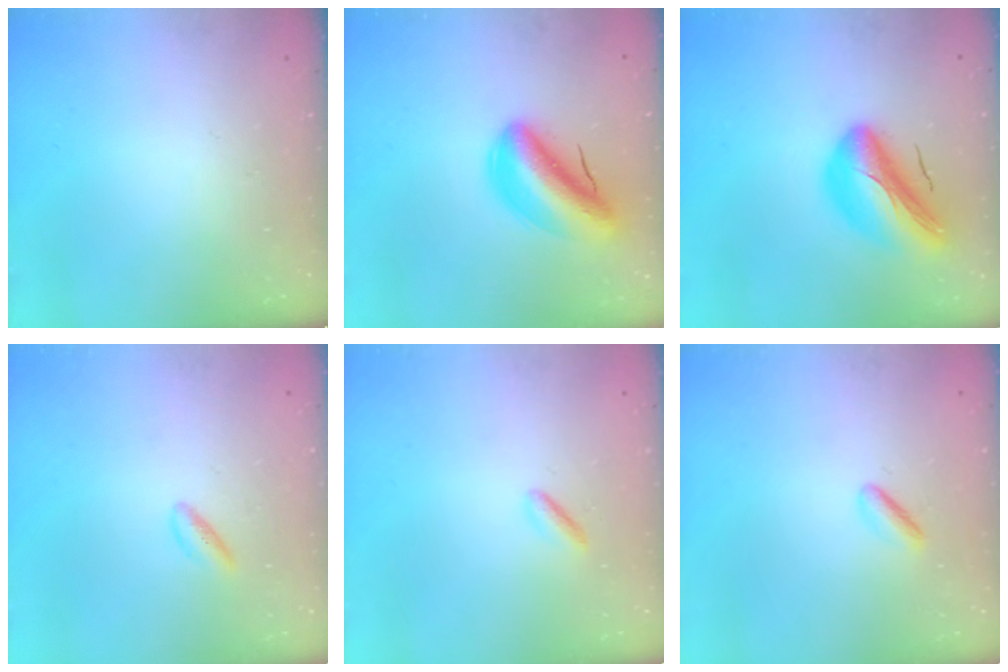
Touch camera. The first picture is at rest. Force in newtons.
{"total": 7.0, "press": 6.6, "slide": 2.6}
{"total": 14.6, "press": 14.0, "slide": 4.0}
{"total": 2.7, "press": 2.4, "slide": 1.2}
{"total": 1.5, "press": 1.3, "slide": 0.7}
{"total": 2.3, "press": 2.0, "slide": 1.1}